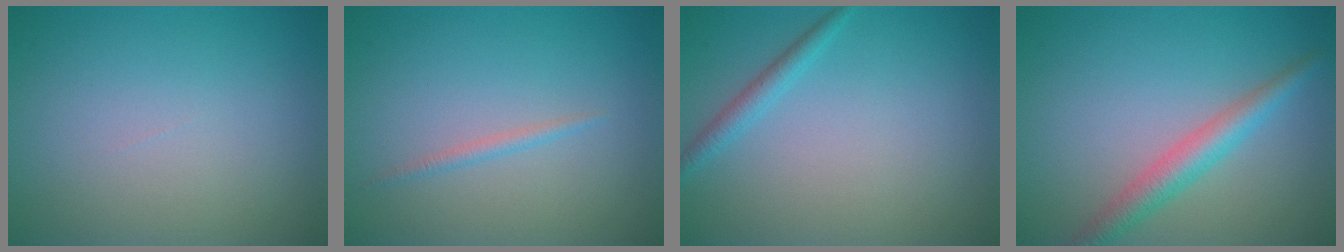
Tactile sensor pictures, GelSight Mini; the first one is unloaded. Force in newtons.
{"total": 0.8, "press": 0.8, "slide": 0.0}
{"total": 1.5, "press": 1.5, "slide": 0.1}
{"total": 3.2, "press": 3.2, "slide": 0.0}